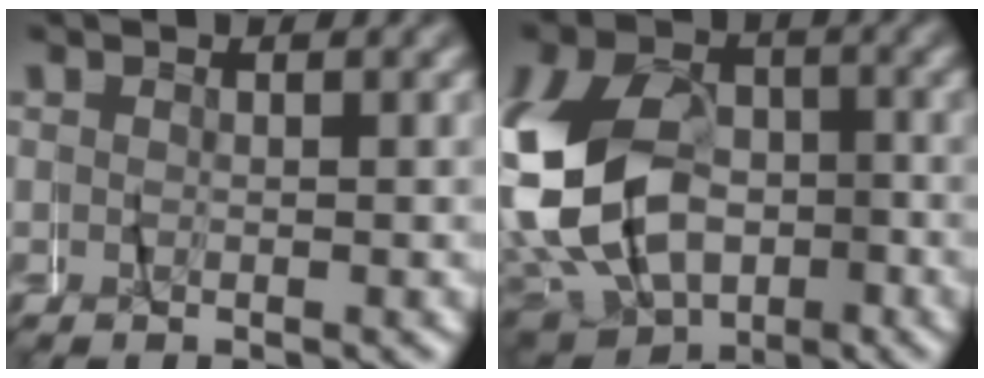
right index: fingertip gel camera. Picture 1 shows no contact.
{"total": 14.7, "force": [-1.5, 12.1, 8.1], "torque": [-0.179, -0.022, -0.028]}